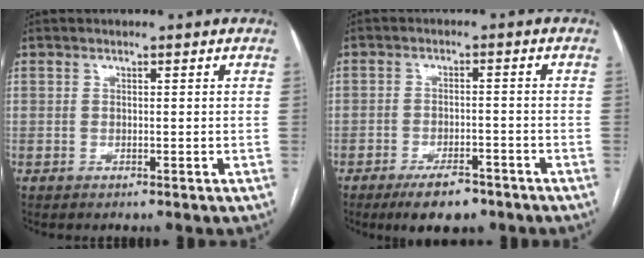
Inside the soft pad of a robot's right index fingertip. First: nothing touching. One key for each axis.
{"total": 6.5, "fx": -4.7, "fy": 2.4, "fz": 3.8, "tx": -0.064, "ty": -0.002, "tz": -0.072}